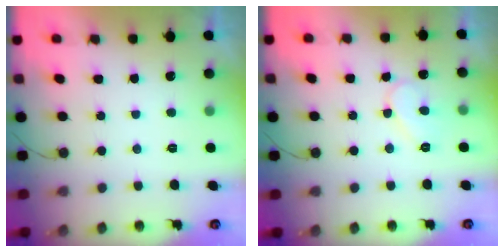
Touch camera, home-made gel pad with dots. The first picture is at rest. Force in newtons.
{"total": 6.2, "press": 6.2, "slide": 0.6}